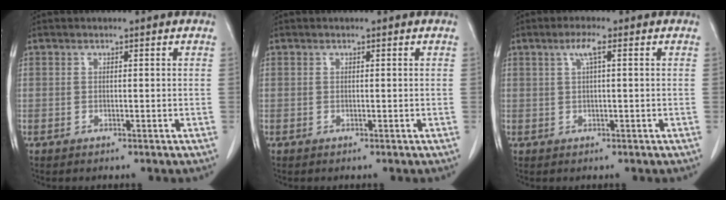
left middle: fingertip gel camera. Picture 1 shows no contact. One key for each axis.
{"total": 0.0}
{"total": 2.4, "fx": 0.9, "fy": 0.1, "fz": 2.2, "tx": -0.047, "ty": 0.007, "tz": 0.017}